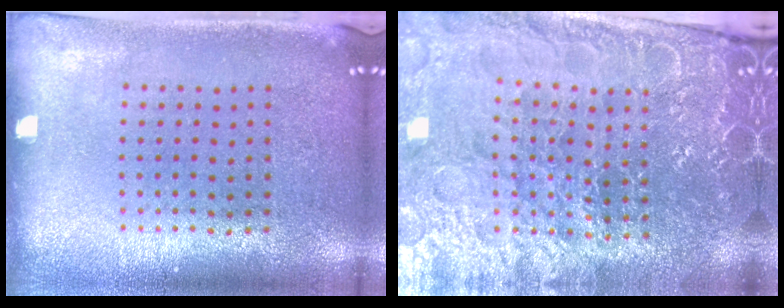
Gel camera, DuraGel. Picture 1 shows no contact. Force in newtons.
{"total": 4.7, "press": 4.5, "slide": 1.2}